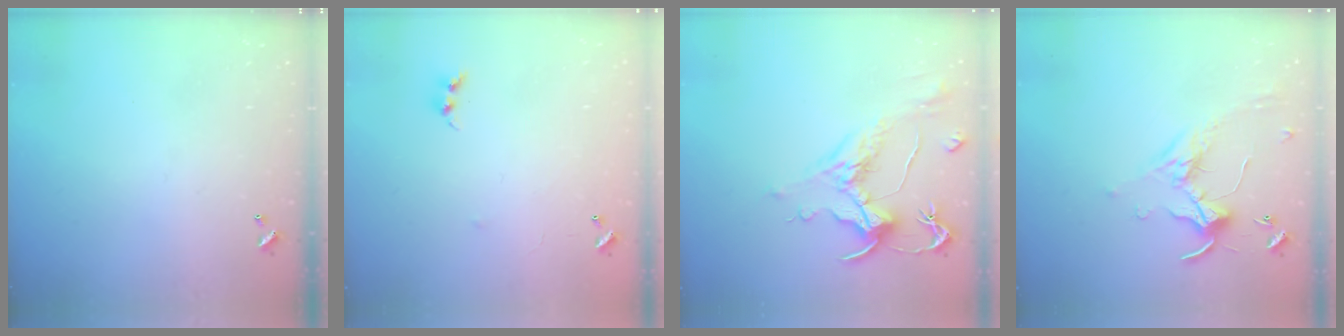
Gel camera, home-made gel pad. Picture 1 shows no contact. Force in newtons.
{"total": 6.7, "press": 6.7, "slide": 0.3}
{"total": 1.6, "press": 0.7, "slide": 1.5}
{"total": 0.0}